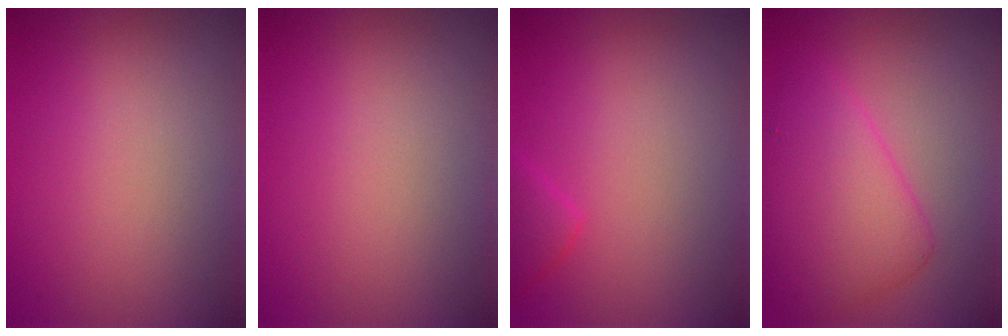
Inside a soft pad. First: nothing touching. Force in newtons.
{"total": 0.0}
{"total": 1.6, "press": 1.6, "slide": 0.2}
{"total": 5.7, "press": 5.7, "slide": 0.1}